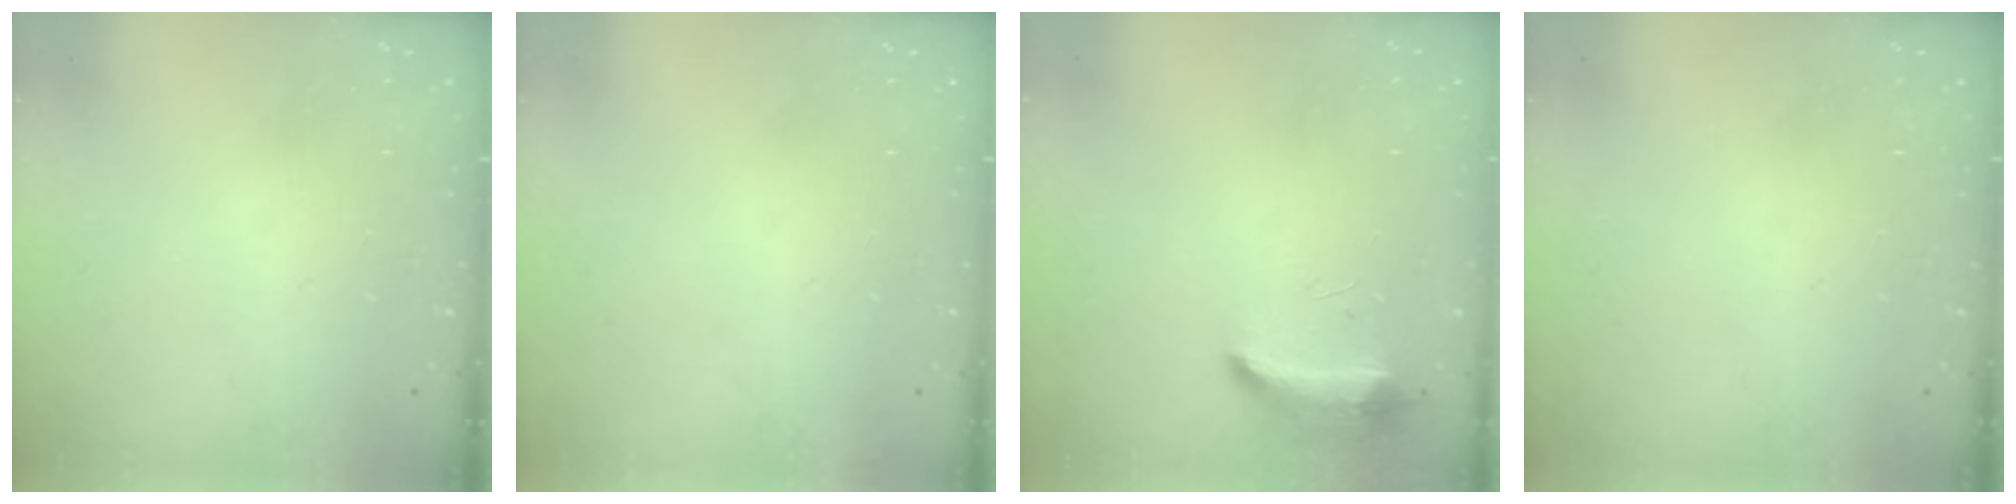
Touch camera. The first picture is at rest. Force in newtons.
{"total": 13.0, "press": 3.6, "slide": 12.5}
{"total": 18.6, "press": 10.8, "slide": 15.1}
{"total": 0.0}